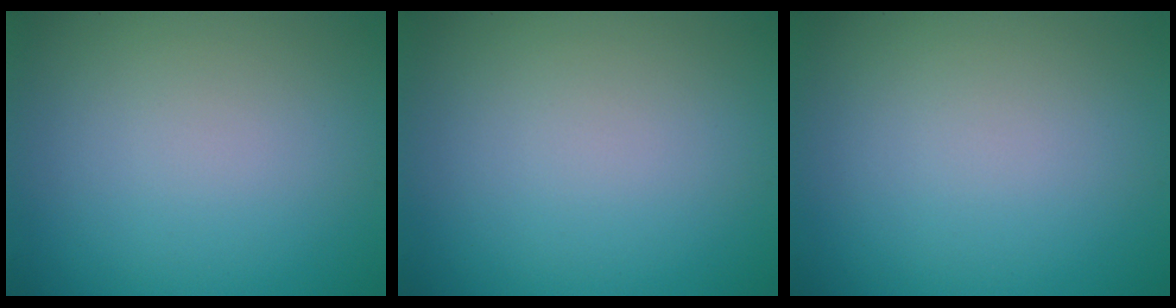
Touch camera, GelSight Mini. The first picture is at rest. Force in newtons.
{"total": 0.0}
{"total": 0.0}